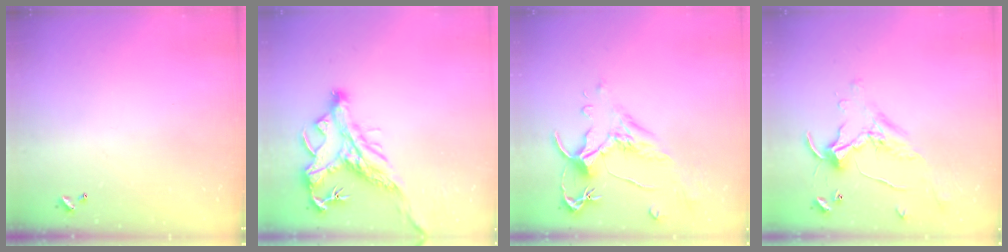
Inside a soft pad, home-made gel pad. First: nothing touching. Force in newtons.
{"total": 2.9, "press": 2.5, "slide": 1.4}
{"total": 1.5, "press": 1.0, "slide": 1.1}
{"total": 0.8, "press": 0.8, "slide": 0.2}